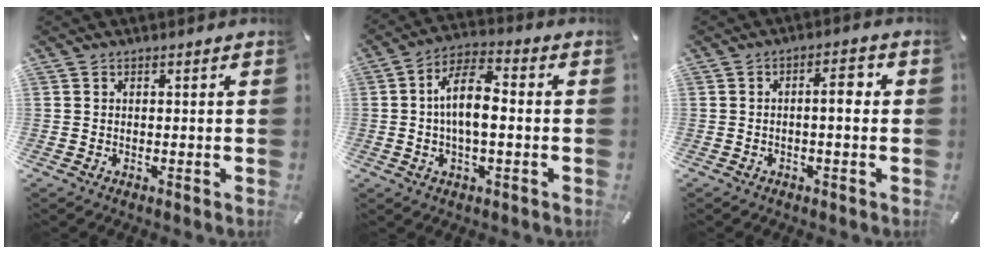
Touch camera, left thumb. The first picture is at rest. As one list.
[{"total": 9.8, "force": [-0.2, 4.2, 8.9], "torque": [-0.169, 0.012, -0.004]}, {"total": 5.2, "force": [0.1, 1.6, 4.9], "torque": [-0.084, 0.012, -0.005]}]